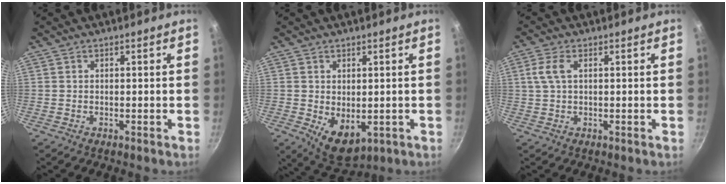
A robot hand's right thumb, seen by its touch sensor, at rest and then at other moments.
{"total": 7.8, "force": [-1.6, 4.6, 6.0], "torque": [-0.082, -0.011, -0.003]}
{"total": 3.9, "force": [1.0, 2.0, 3.2], "torque": [-0.086, 0.013, 0.019]}